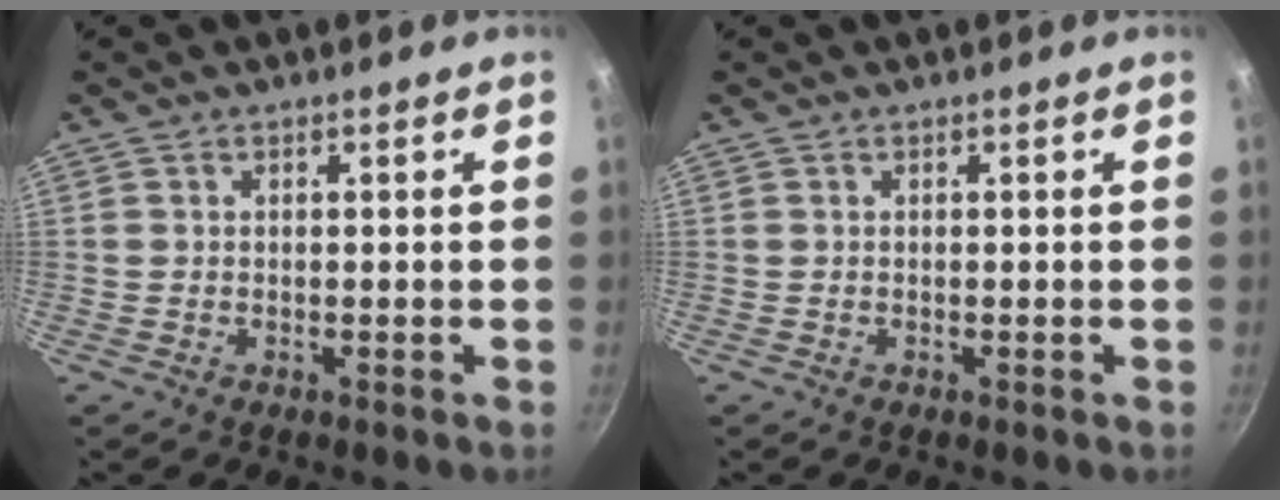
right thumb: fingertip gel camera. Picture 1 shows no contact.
{"total": 0.0}